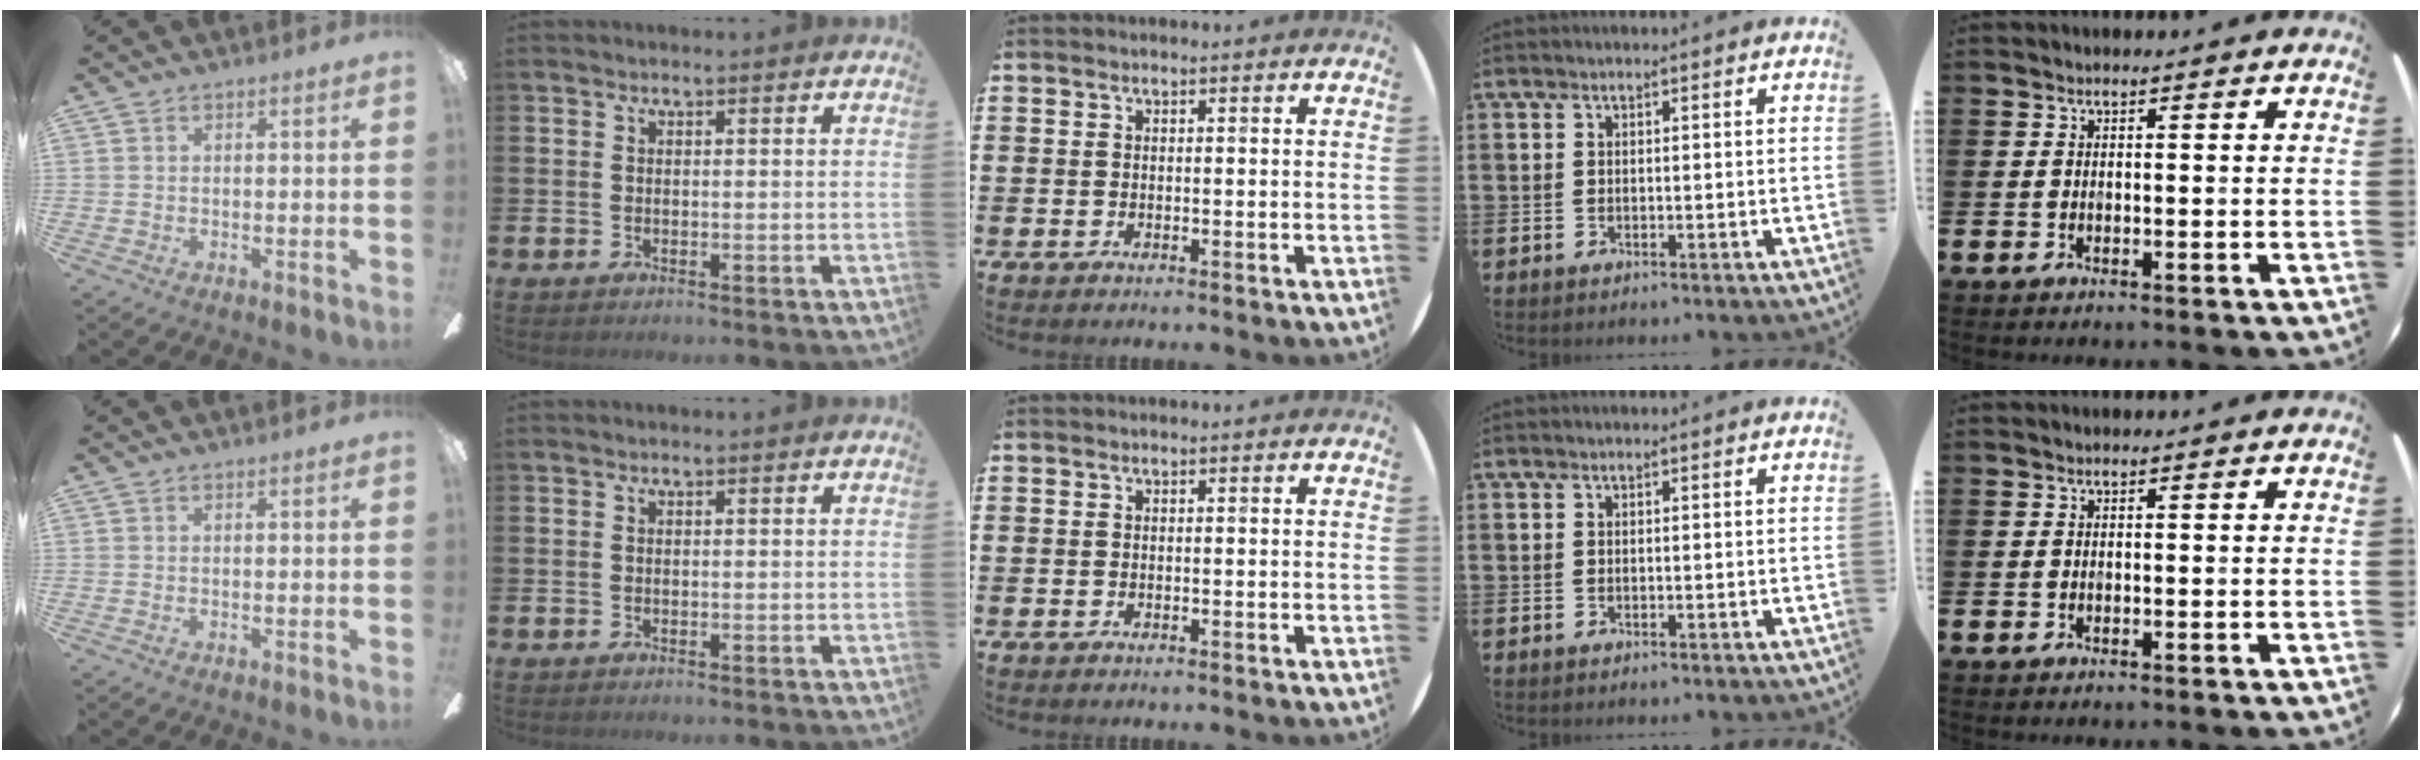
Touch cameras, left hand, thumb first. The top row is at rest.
{}